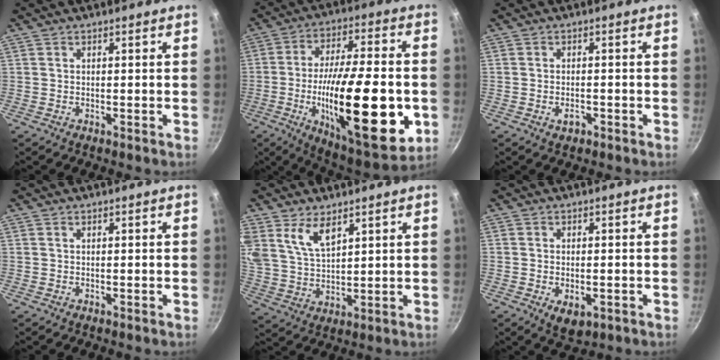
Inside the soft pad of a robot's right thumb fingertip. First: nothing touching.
{"total": 29.1, "force": [-6.0, 9.7, 26.8], "torque": [-0.405, 0.006, -0.088]}
{"total": 2.1, "force": [-1.0, 1.3, 1.4], "torque": [-0.020, 0.008, -0.017]}
{"total": 0.0}
{"total": 8.0, "force": [4.9, 3.9, 4.9], "torque": [-0.085, -0.031, 0.104]}
{"total": 4.9, "force": [-1.4, 2.9, 3.7], "torque": [-0.050, -0.007, -0.016]}